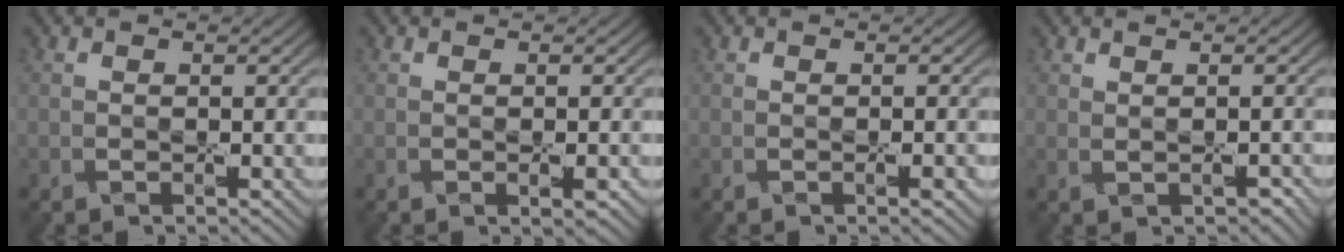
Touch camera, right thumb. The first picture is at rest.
{"total": 1.0, "force": [-0.2, 0.2, 0.9], "torque": [-0.016, -0.005, -0.002]}
{"total": 0.8, "force": [-0.3, 0.1, 0.7], "torque": [-0.010, 0.000, -0.003]}
{"total": 0.8, "force": [0.3, 0.2, 0.7], "torque": [-0.018, -0.002, 0.011]}